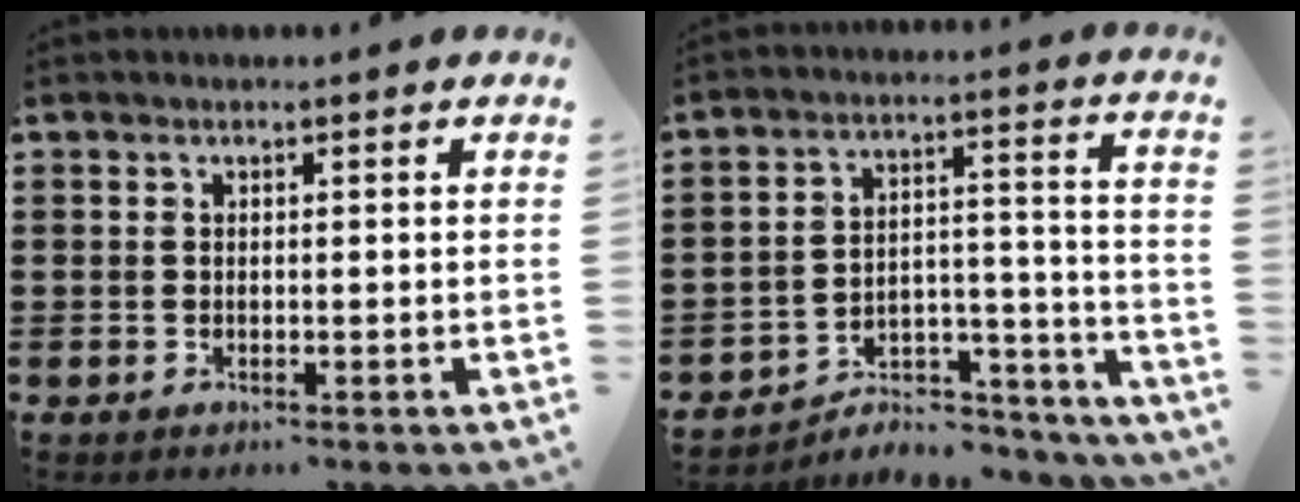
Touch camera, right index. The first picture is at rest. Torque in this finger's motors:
{"motor_torque": [-0.11, -0.15, -0.12, -0.21]}